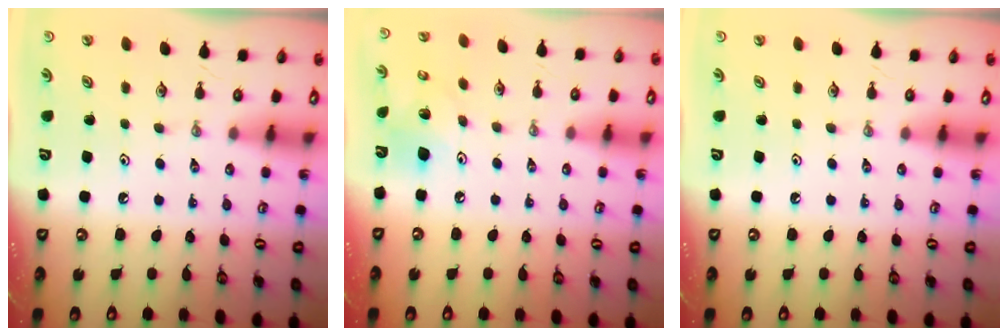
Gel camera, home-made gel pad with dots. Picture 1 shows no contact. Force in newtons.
{"total": 11.3, "press": 11.2, "slide": 1.0}
{"total": 0.0}